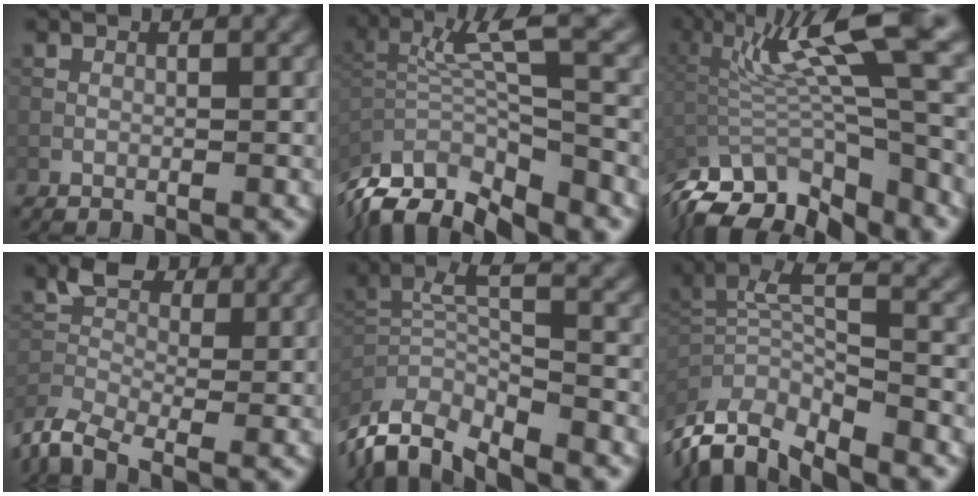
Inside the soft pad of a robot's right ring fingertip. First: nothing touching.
{"total": 9.7, "force": [-3.9, 3.0, 8.4], "torque": [-0.166, 0.009, -0.065]}
{"total": 12.2, "force": [-1.8, 4.3, 11.3], "torque": [-0.203, 0.001, -0.015]}
{"total": 5.2, "force": [-2.7, 2.9, 3.4], "torque": [-0.070, -0.001, -0.071]}
{"total": 9.4, "force": [-6.0, 2.9, 6.7], "torque": [-0.136, 0.005, -0.102]}
{"total": 10.0, "force": [-5.5, 3.2, 7.7], "torque": [-0.159, 0.004, -0.087]}